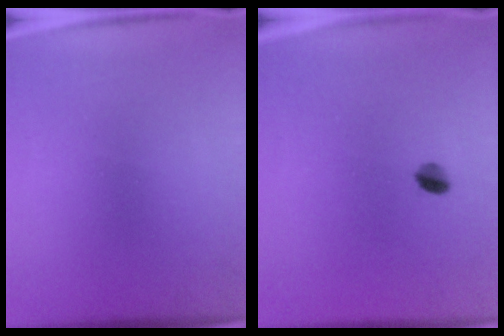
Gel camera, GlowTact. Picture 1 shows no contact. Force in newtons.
{"total": 2.5}